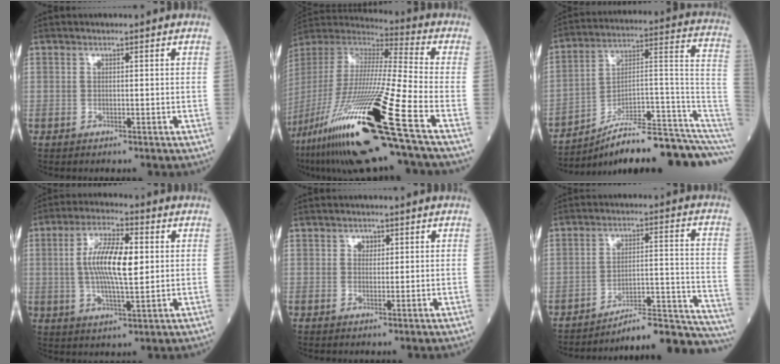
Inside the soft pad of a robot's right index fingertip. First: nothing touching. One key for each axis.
{"total": 31.3, "fx": -16.7, "fy": 1.0, "fz": 26.4, "tx": -0.545, "ty": -0.067, "tz": -0.317}
{"total": 20.4, "fx": -16.2, "fy": 1.7, "fz": 12.2, "tx": -0.105, "ty": 0.062, "tz": -0.240}
{"total": 10.9, "fx": 1.3, "fy": 2.7, "fz": 10.5, "tx": -0.200, "ty": 0.008, "tz": 0.022}
{"total": 1.4, "fx": 0.6, "fy": 1.1, "fz": 0.6, "tx": -0.004, "ty": -0.001, "tz": 0.007}
{"total": 17.3, "fx": -17.1, "fy": -0.3, "fz": 3.0, "tx": -0.007, "ty": 0.038, "tz": -0.235}